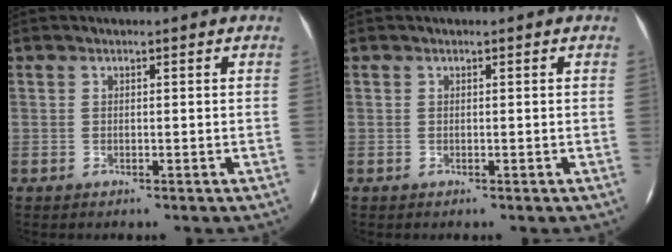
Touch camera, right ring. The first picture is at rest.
{"total": 0.0}